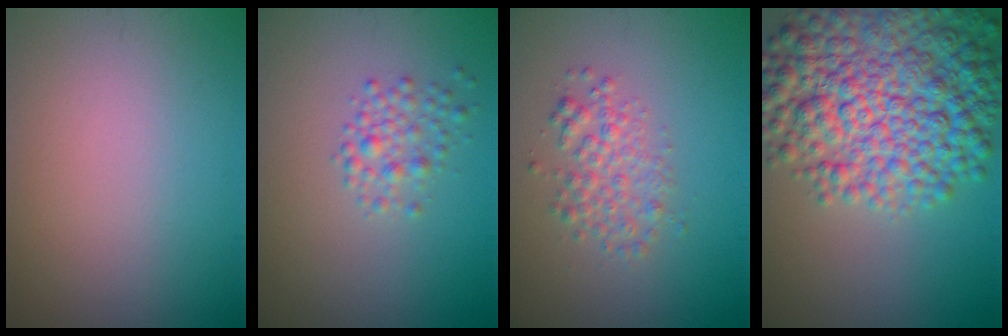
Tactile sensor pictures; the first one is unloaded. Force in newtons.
{"total": 1.9, "press": 1.9, "slide": 0.1}
{"total": 2.6, "press": 2.6, "slide": 0.0}
{"total": 10.5, "press": 10.4, "slide": 0.3}